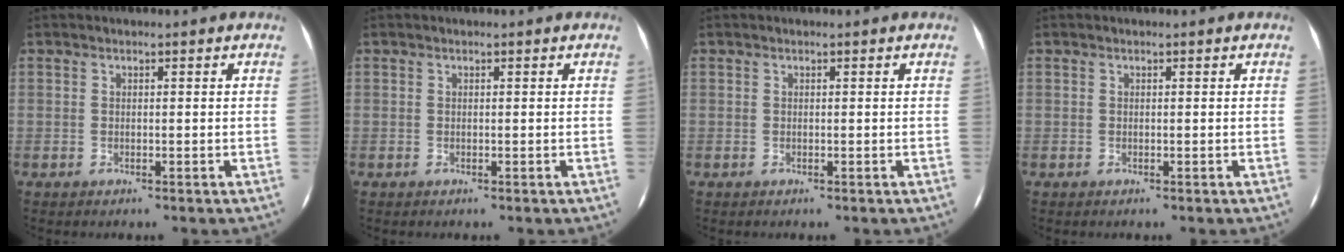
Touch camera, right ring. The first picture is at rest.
{"total": 0.0}
{"total": 0.0}
{"total": 0.0}